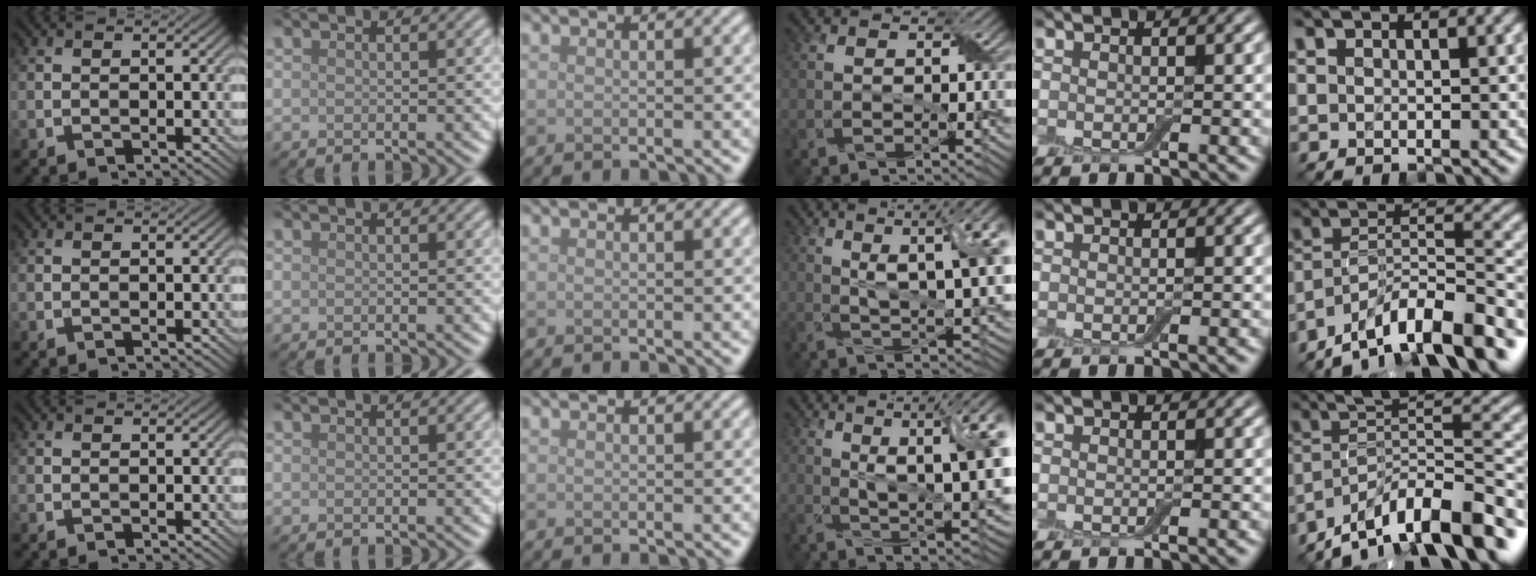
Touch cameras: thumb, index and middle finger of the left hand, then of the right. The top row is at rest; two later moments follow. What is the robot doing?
{"motion": "peel", "object": "aluminum foil"}